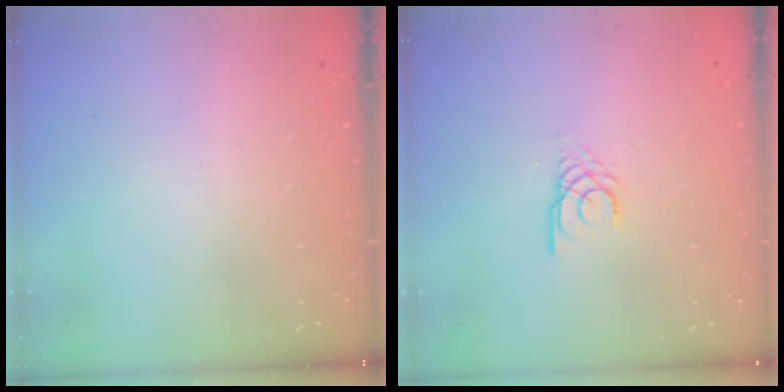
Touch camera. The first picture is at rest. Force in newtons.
{"total": 1.3, "press": 1.3, "slide": 0.2}